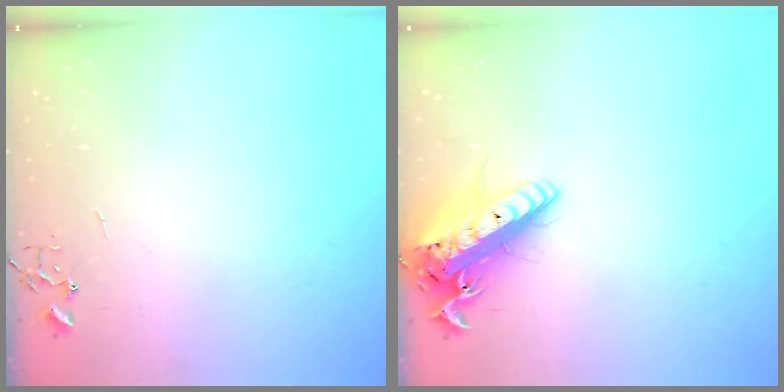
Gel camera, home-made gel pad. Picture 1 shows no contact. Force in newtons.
{"total": 19.0, "press": 18.6, "slide": 3.8}